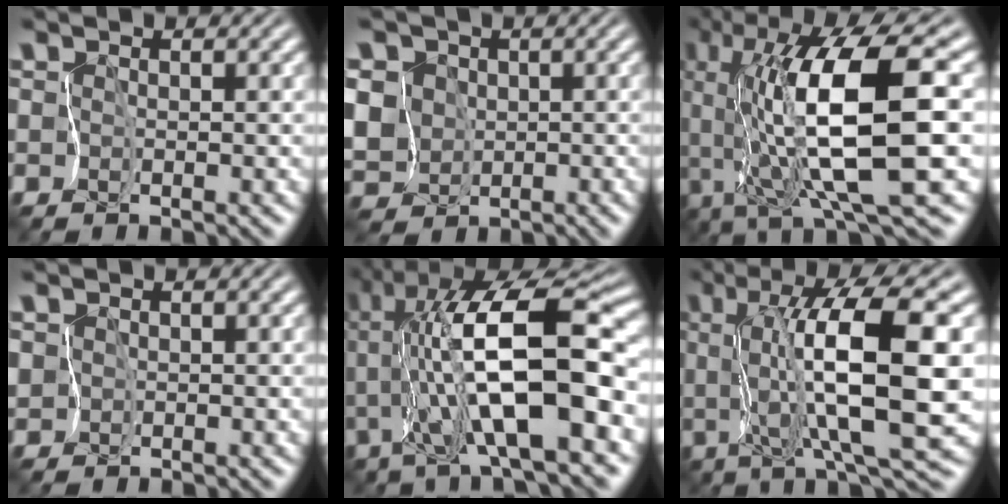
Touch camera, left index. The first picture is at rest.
{"total": 9.9, "force": [3.2, 8.4, 4.2], "torque": [-0.125, 0.018, 0.045]}
{"total": 11.4, "force": [1.5, 1.1, 11.3], "torque": [-0.198, -0.008, 0.048]}
{"total": 4.3, "force": [1.9, 3.5, 1.6], "torque": [-0.037, 0.025, 0.002]}
{"total": 11.4, "force": [-0.8, 1.3, 11.3], "torque": [-0.198, 0.006, -0.002]}
{"total": 9.3, "force": [1.0, 0.4, 9.3], "torque": [-0.152, -0.010, 0.036]}